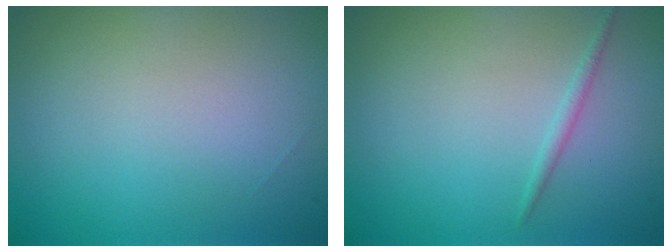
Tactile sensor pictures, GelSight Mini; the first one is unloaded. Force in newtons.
{"total": 0.8, "press": 0.8, "slide": 0.0}